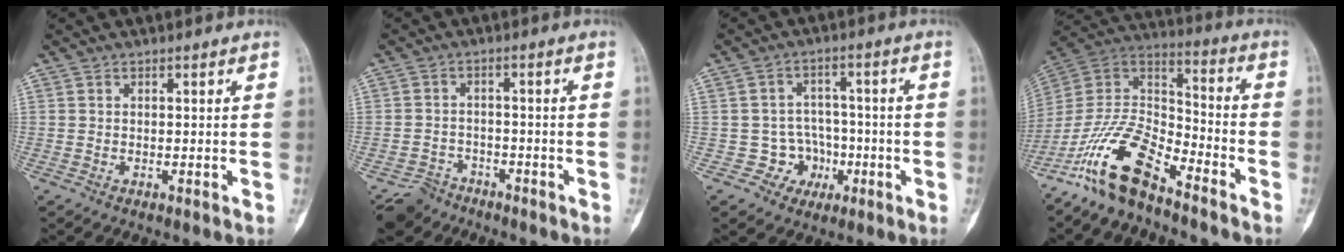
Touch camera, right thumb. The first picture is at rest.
{"total": 4.9, "force": [-4.0, 2.8, -0.4], "torque": [0.020, 0.029, -0.074]}
{"total": 6.4, "force": [-2.1, 6.0, 0.9], "torque": [0.037, 0.025, -0.028]}
{"total": 16.0, "force": [-11.4, 5.9, 9.7], "torque": [-0.173, 0.080, -0.220]}